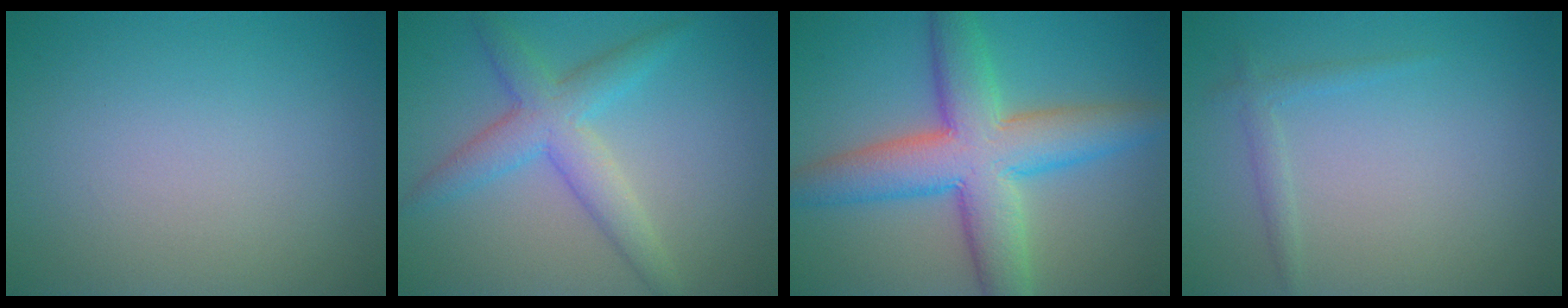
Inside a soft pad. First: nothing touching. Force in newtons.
{"total": 4.4, "press": 4.4, "slide": 0.0}
{"total": 9.1, "press": 9.1, "slide": 0.7}
{"total": 1.2, "press": 1.2, "slide": 0.0}